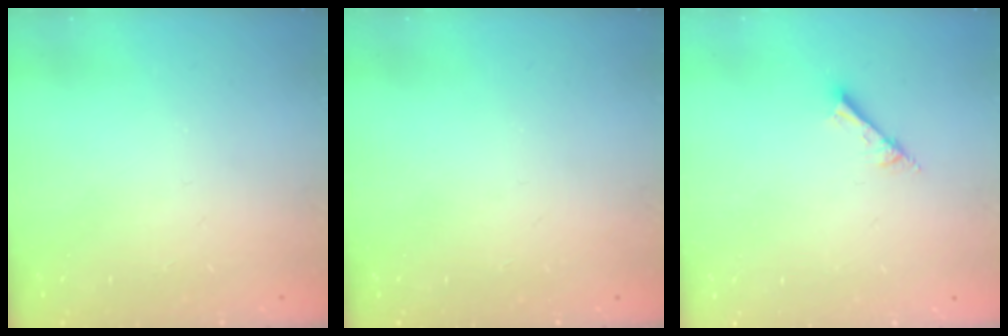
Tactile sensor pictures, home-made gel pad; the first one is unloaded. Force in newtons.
{"total": 0.0}
{"total": 2.8, "press": 2.7, "slide": 0.4}